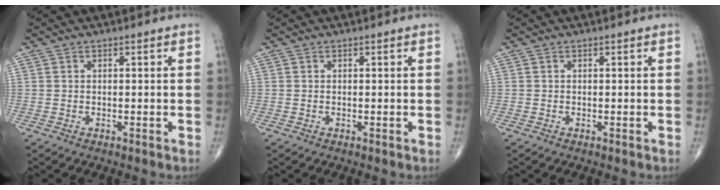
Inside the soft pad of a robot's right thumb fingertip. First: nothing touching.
{"total": 0.0}
{"total": 0.0}